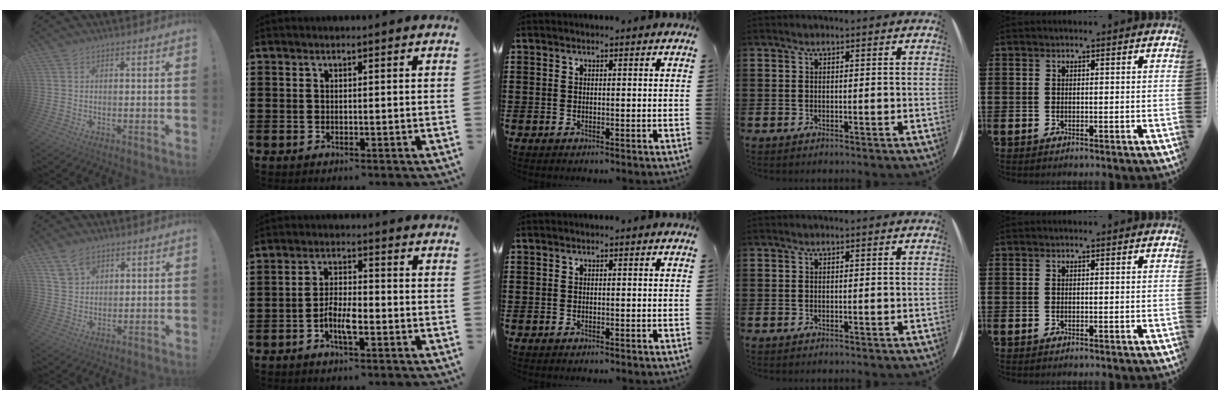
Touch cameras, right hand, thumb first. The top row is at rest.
{"thumb": {"total": 6.2, "force": [4.1, 4.3, 1.9], "torque": [-0.027, -0.016, 0.079]}, "index": {"total": 4.8, "force": [-2.0, 1.5, 4.1], "torque": [-0.090, 0.001, -0.043]}}